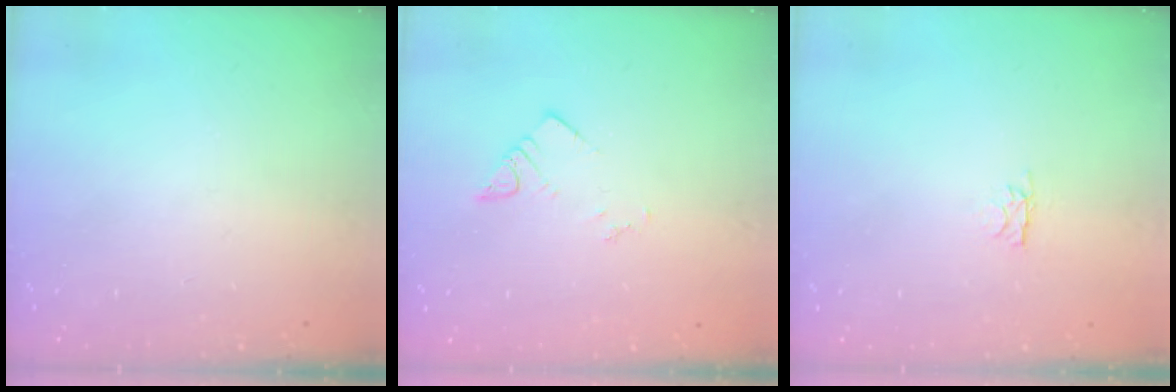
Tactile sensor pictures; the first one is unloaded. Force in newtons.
{"total": 3.6, "press": 3.6, "slide": 0.1}
{"total": 2.8, "press": 2.7, "slide": 0.4}